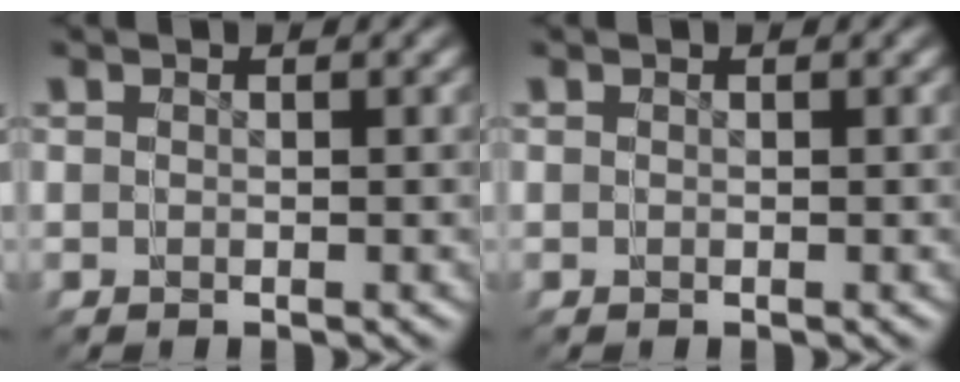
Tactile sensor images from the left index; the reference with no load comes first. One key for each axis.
{"total": 0.0}